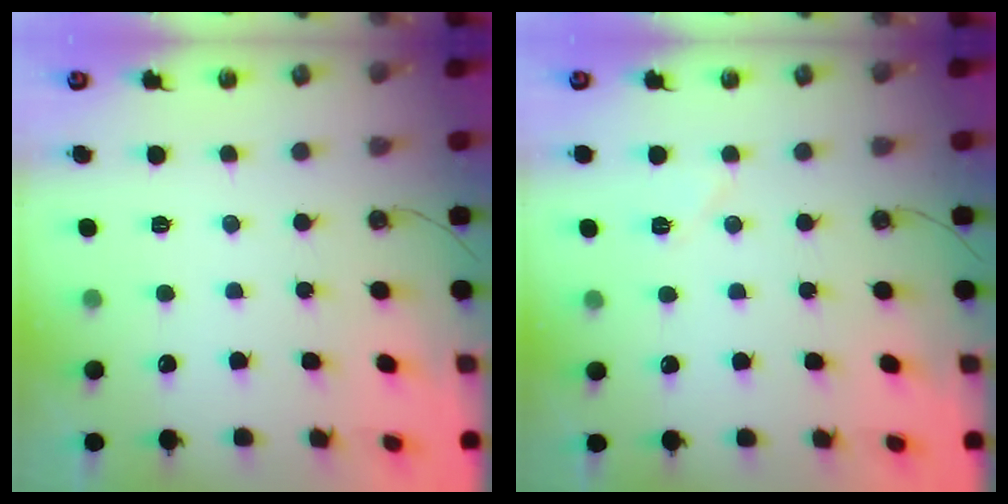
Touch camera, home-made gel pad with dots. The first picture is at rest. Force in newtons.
{"total": 5.3, "press": 4.6, "slide": 2.7}